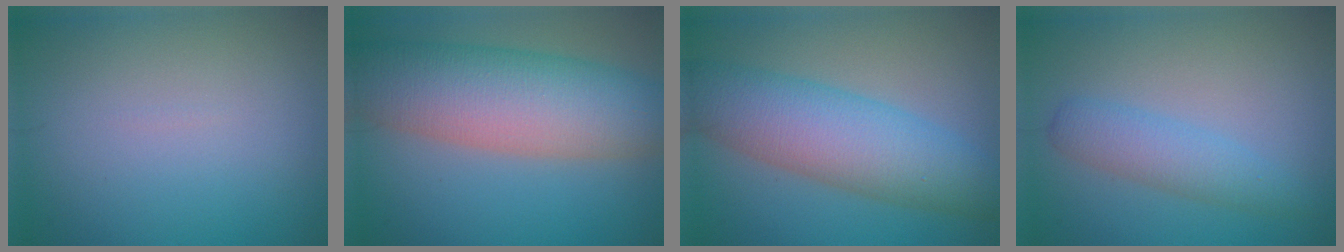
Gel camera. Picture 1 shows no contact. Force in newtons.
{"total": 10.4, "press": 10.4, "slide": 0.6}
{"total": 8.1, "press": 8.1, "slide": 0.2}
{"total": 3.0, "press": 3.0, "slide": 0.1}